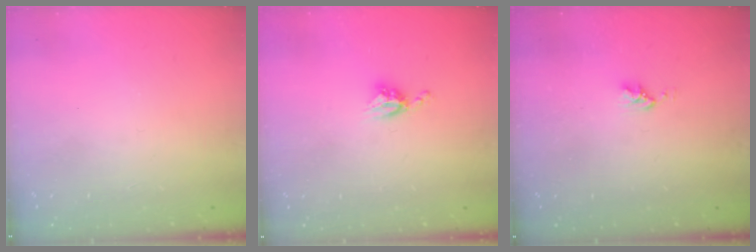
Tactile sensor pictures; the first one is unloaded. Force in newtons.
{"total": 4.7, "press": 4.7, "slide": 0.5}
{"total": 3.0, "press": 3.0, "slide": 0.4}